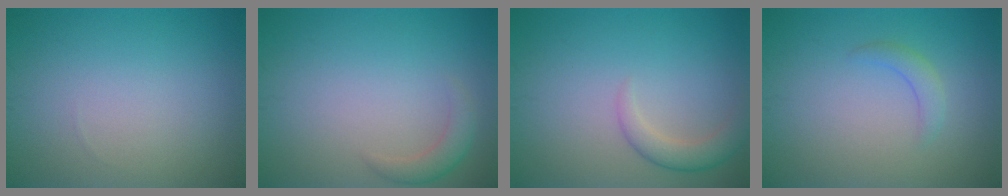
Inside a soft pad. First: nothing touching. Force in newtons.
{"total": 1.8, "press": 1.8, "slide": 0.1}
{"total": 2.4, "press": 2.4, "slide": 0.2}
{"total": 1.5, "press": 1.5, "slide": 0.2}